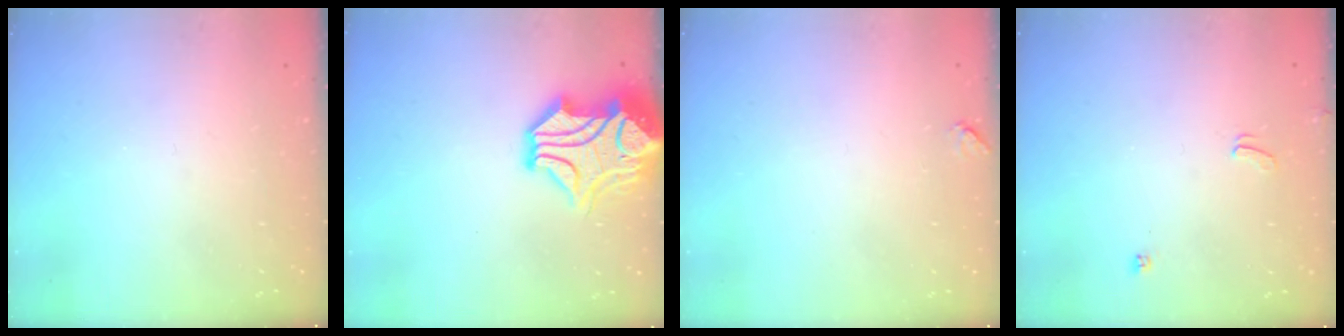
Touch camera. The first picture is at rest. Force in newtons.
{"total": 10.9, "press": 10.8, "slide": 1.9}
{"total": 1.4, "press": 1.3, "slide": 0.5}
{"total": 2.6, "press": 2.5, "slide": 0.4}